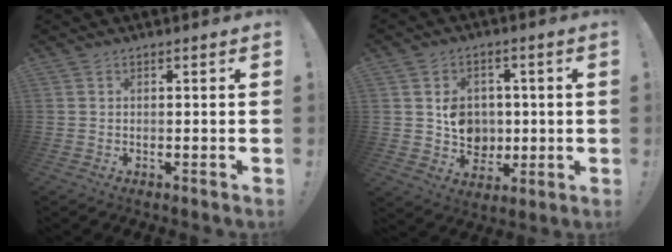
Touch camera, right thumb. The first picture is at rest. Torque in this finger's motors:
{"motor_torque": [0.11, 0.18, 0.27, 0.47, 0.15]}